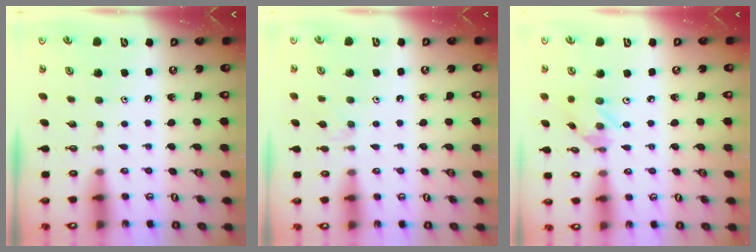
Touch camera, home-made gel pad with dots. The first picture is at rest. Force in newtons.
{"total": 3.8, "press": 3.7, "slide": 0.6}
{"total": 3.7, "press": 3.7, "slide": 0.1}